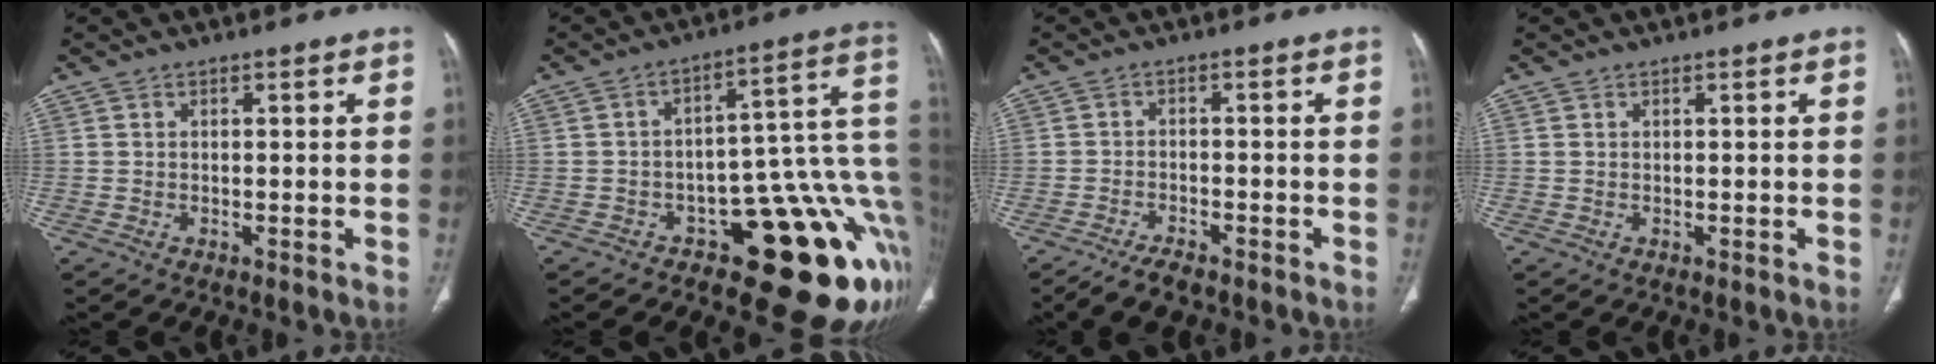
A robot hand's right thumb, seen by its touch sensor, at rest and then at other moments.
{"total": 19.9, "force": [-6.5, 8.4, 16.8], "torque": [-0.103, 0.069, -0.078]}
{"total": 5.2, "force": [-4.2, 1.8, 2.5], "torque": [-0.048, 0.011, -0.072]}
{"total": 0.0}